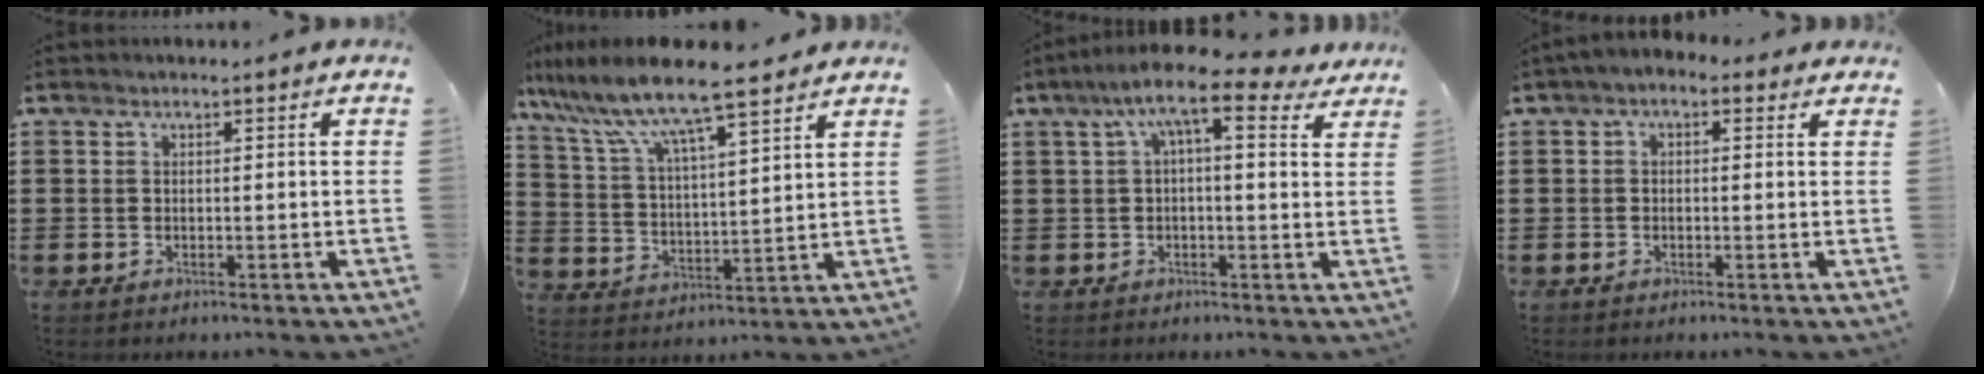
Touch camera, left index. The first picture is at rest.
{"total": 9.4, "force": [8.0, 0.6, 4.9], "torque": [-0.126, -0.039, 0.136]}
{"total": 8.4, "force": [4.6, 1.4, 6.8], "torque": [-0.136, -0.013, 0.074]}
{"total": 1.5, "force": [-0.4, 1.0, 1.1], "torque": [-0.021, 0.005, -0.010]}